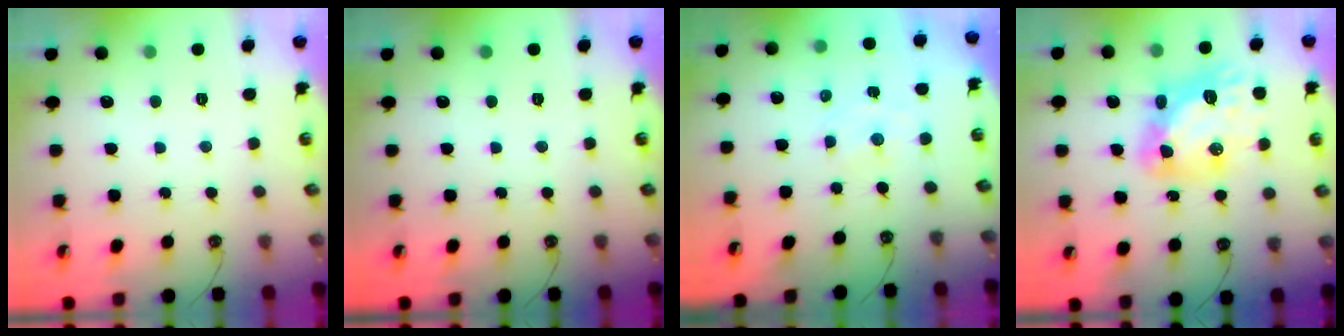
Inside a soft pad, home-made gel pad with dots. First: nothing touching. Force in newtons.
{"total": 0.0}
{"total": 1.8, "press": 1.8, "slide": 0.3}
{"total": 13.3, "press": 13.3, "slide": 0.9}